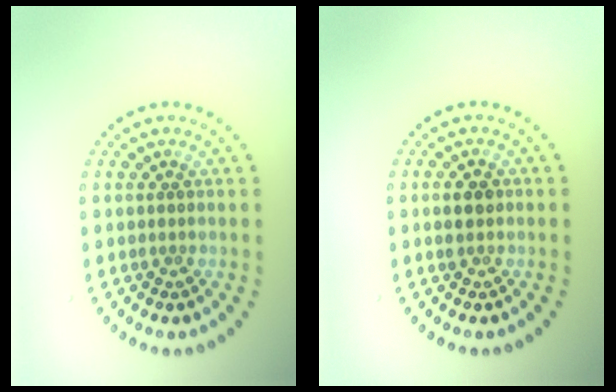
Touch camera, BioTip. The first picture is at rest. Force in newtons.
{"total": 1.3, "press": 1.3, "slide": 0.1}